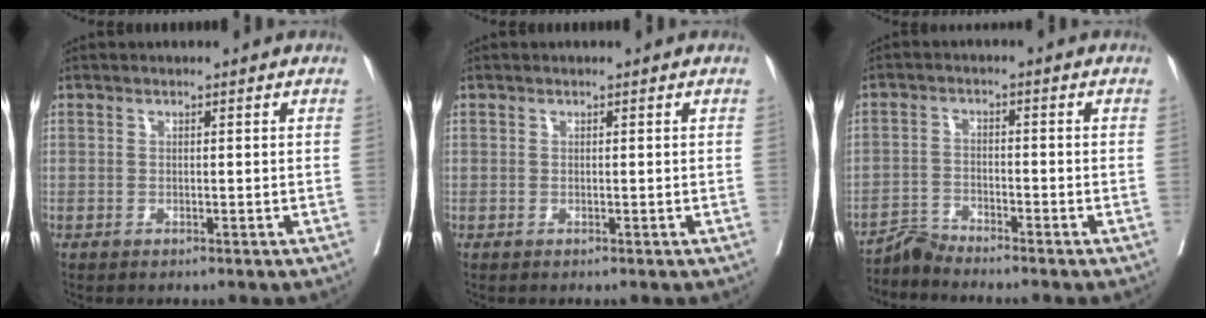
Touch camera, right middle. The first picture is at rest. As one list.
[{"total": 0.0}, {"total": 3.4, "force": [-3.2, -0.9, -0.5], "torque": [0.009, -0.017, -0.064]}]